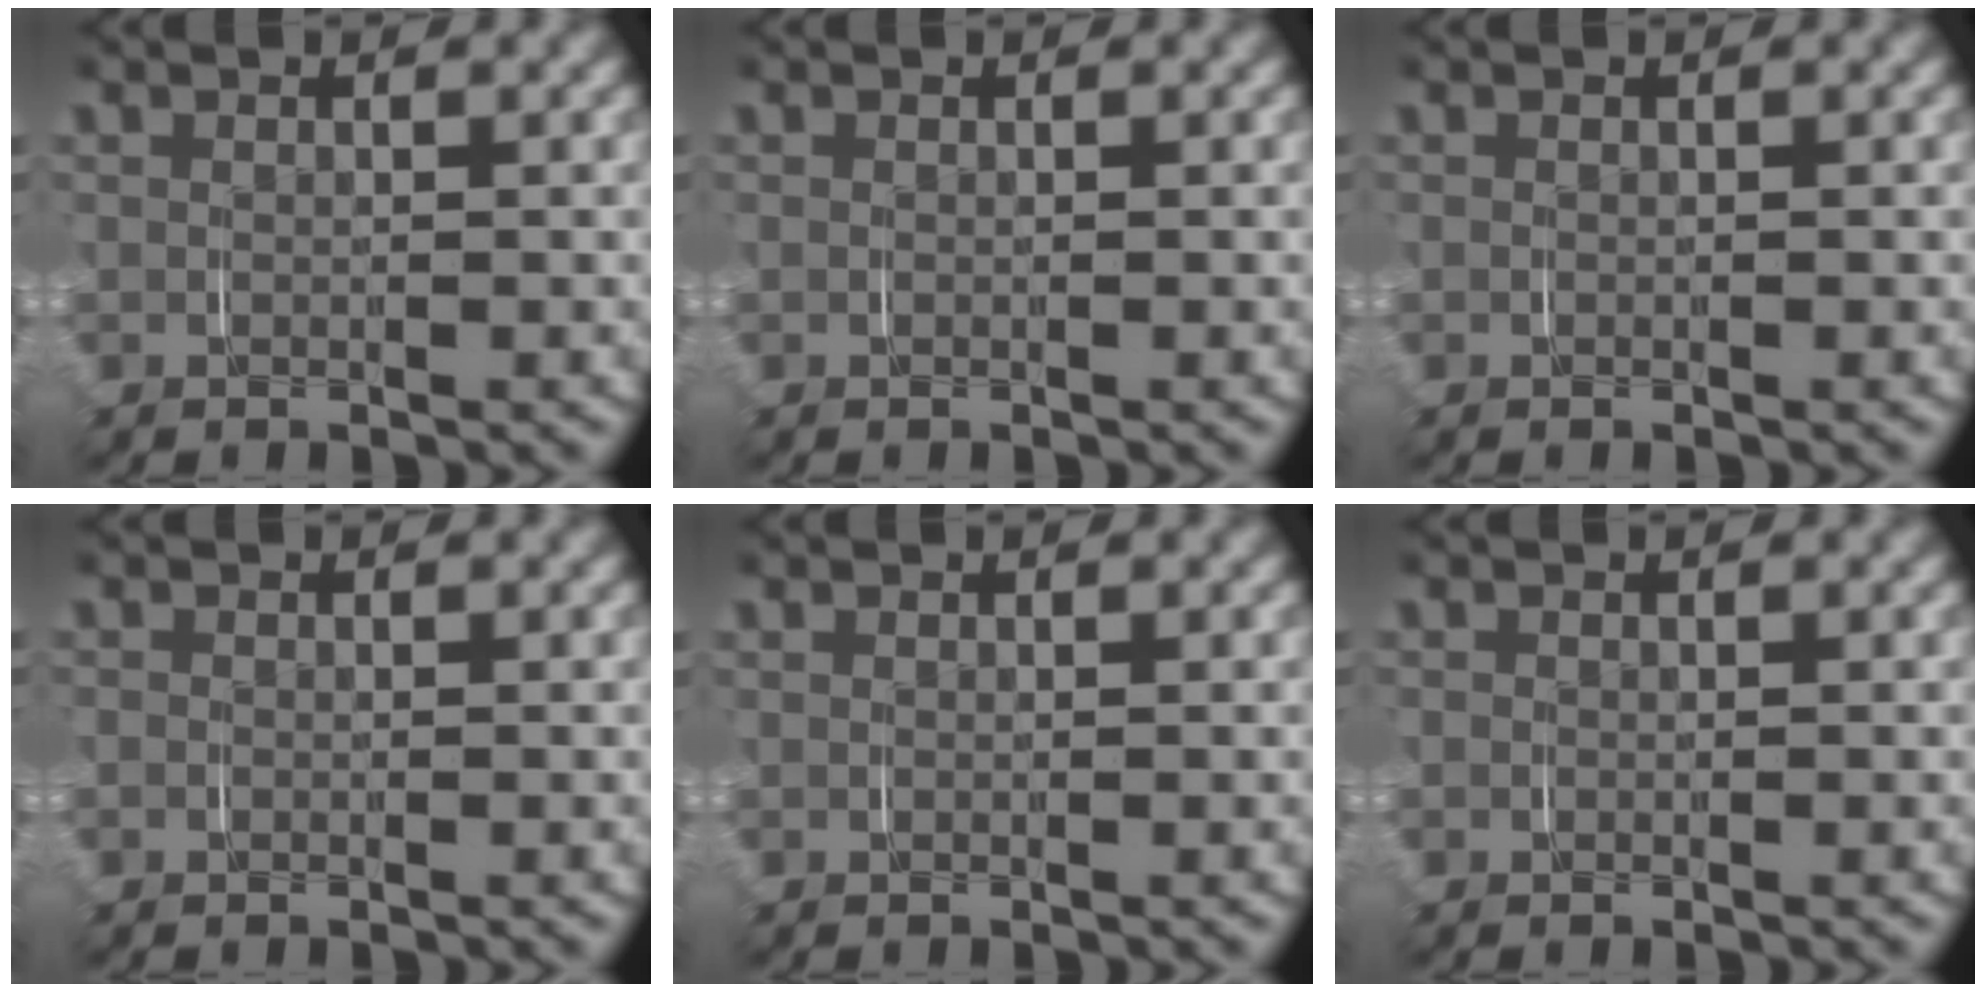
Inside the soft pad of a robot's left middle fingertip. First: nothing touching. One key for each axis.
{"total": 0.0}
{"total": 0.0}
{"total": 0.9, "fx": -0.5, "fy": 0.8, "fz": 0.2, "tx": -0.015, "ty": -0.007, "tz": -0.008}
{"total": 0.0}
{"total": 0.6, "fx": -0.3, "fy": 0.6, "fz": 0.1, "tx": -0.011, "ty": -0.006, "tz": -0.003}